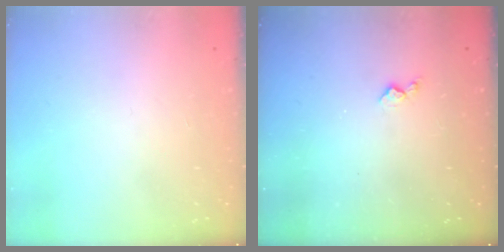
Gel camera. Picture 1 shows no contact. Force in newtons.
{"total": 4.6, "press": 4.5, "slide": 0.7}